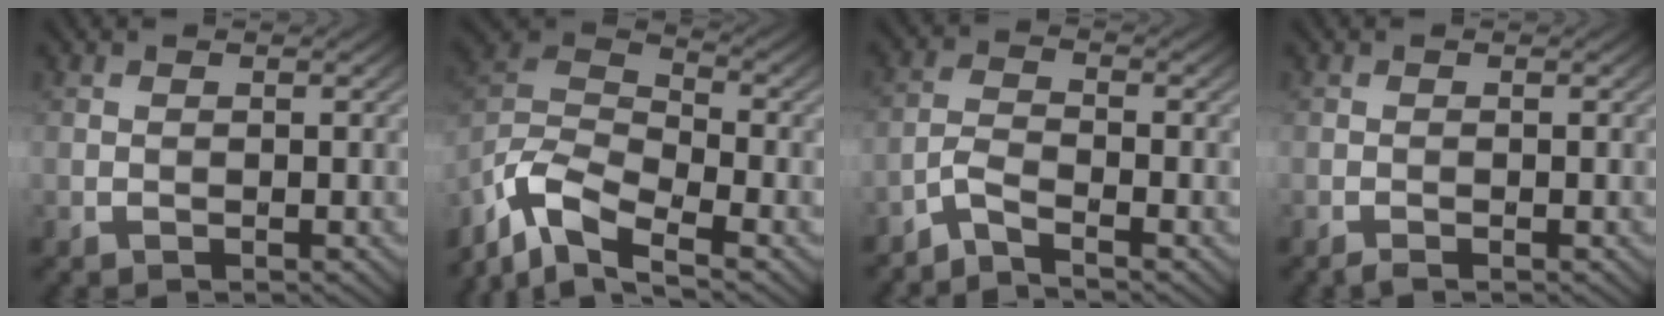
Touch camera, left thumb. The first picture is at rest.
{"total": 10.8, "force": [-7.9, 3.9, 6.4], "torque": [-0.145, -0.005, -0.165]}
{"total": 2.9, "force": [-2.5, 0.4, 1.3], "torque": [-0.032, 0.001, -0.066]}
{"total": 0.6, "force": [-0.4, 0.0, 0.4], "torque": [-0.005, 0.002, -0.010]}